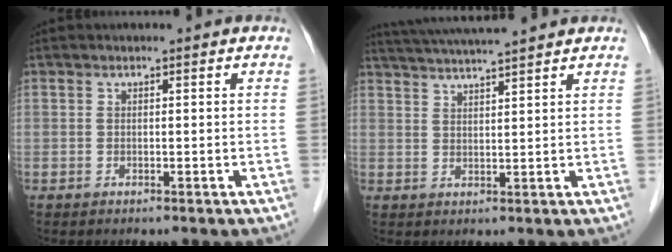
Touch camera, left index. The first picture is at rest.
{"total": 9.8, "force": [8.9, -0.5, 4.1], "torque": [-0.075, 0.029, 0.137]}